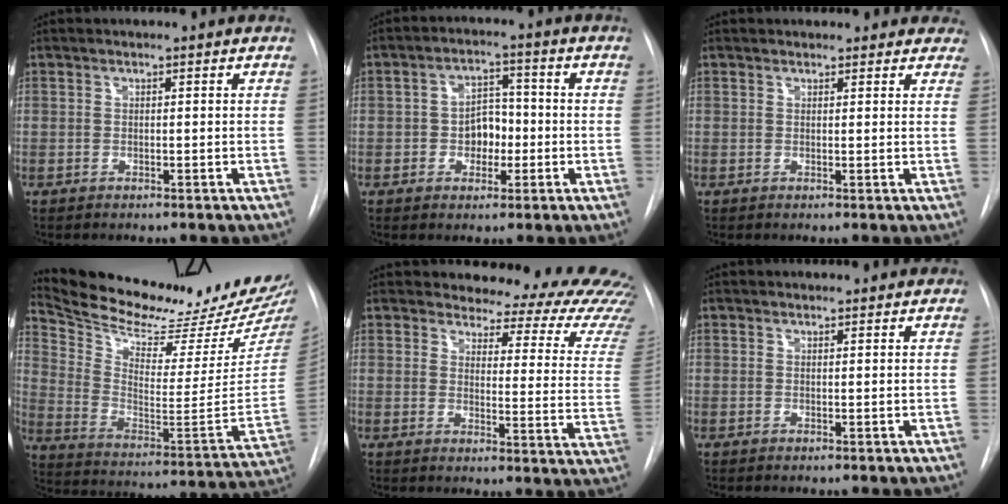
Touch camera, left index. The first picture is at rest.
{"total": 5.3, "force": [-1.1, 3.7, 3.6], "torque": [-0.055, 0.016, -0.017]}
{"total": 7.4, "force": [6.7, 3.0, 0.9], "torque": [0.027, 0.008, 0.052]}
{"total": 26.0, "force": [23.9, 2.4, 9.8], "torque": [-0.165, -0.101, 0.342]}
{"total": 20.2, "force": [19.2, 3.8, 4.8], "torque": [-0.037, -0.119, 0.197]}
{"total": 2.6, "force": [2.3, 1.0, 0.4], "torque": [-0.002, 0.018, 0.024]}